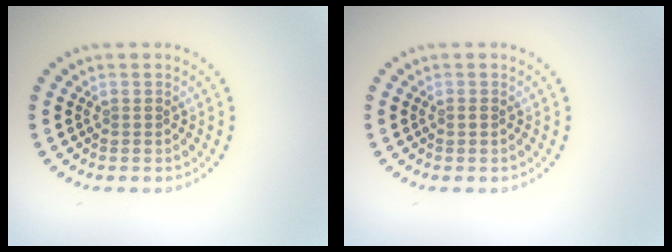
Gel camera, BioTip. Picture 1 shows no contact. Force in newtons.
{"total": 0.5, "press": 0.5, "slide": 0.1}